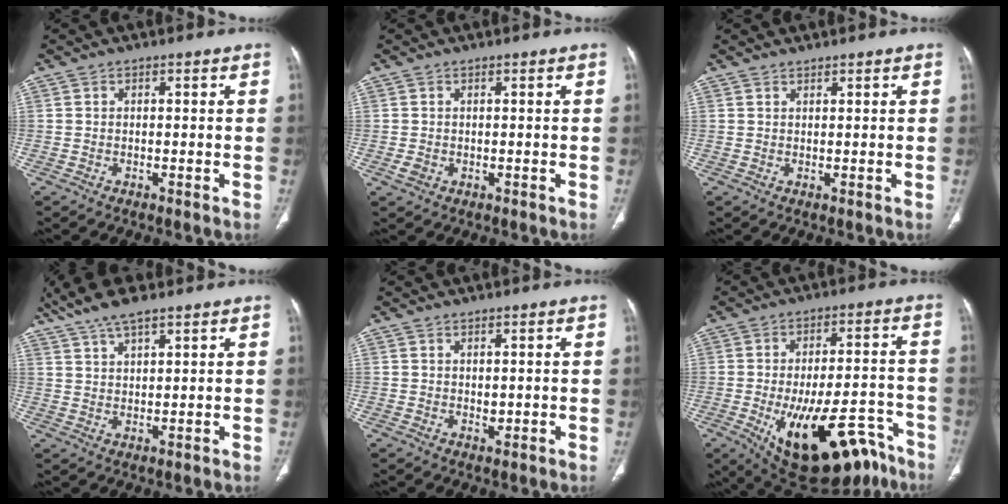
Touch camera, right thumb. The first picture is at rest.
{"total": 1.4, "force": [-0.1, 1.2, 0.8], "torque": [-0.016, -0.001, 0.004]}
{"total": 0.8, "force": [0.8, 0.1, 0.1], "torque": [-0.001, -0.007, 0.016]}
{"total": 8.9, "force": [6.6, 2.5, 5.5], "torque": [-0.104, -0.009, 0.125]}
{"total": 1.2, "force": [0.6, 0.8, 0.8], "torque": [-0.010, -0.007, 0.016]}
{"total": 22.1, "force": [-13.0, 9.3, 15.2], "torque": [-0.172, 0.060, -0.182]}